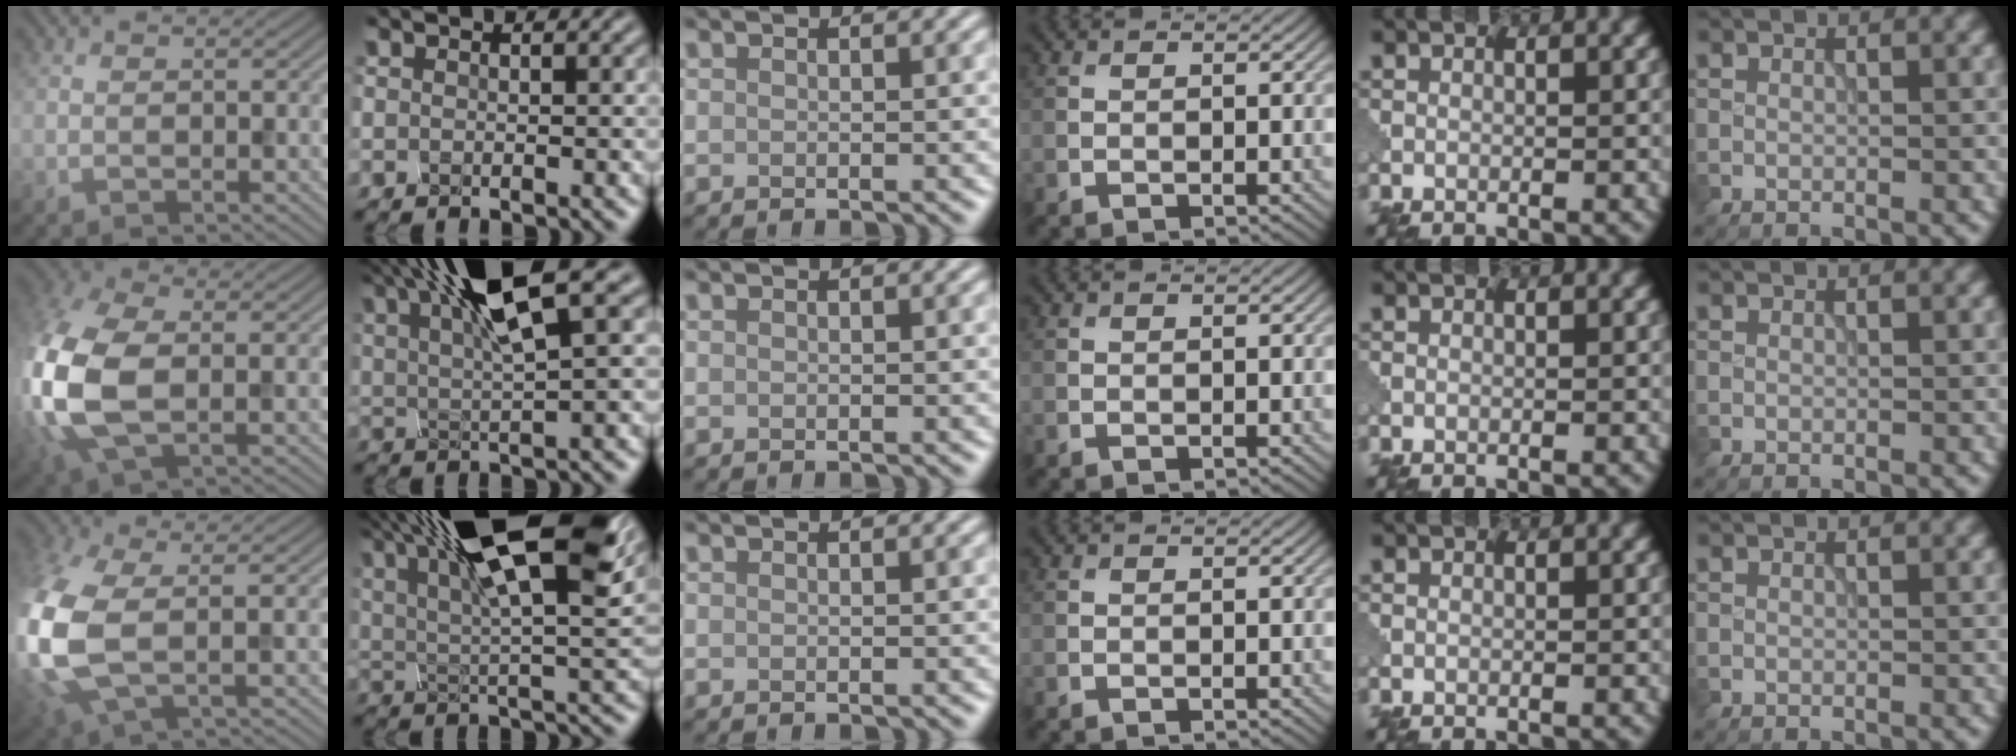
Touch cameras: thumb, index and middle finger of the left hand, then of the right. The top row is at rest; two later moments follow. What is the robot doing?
{"motion": "squeeze", "object": "clothespin"}